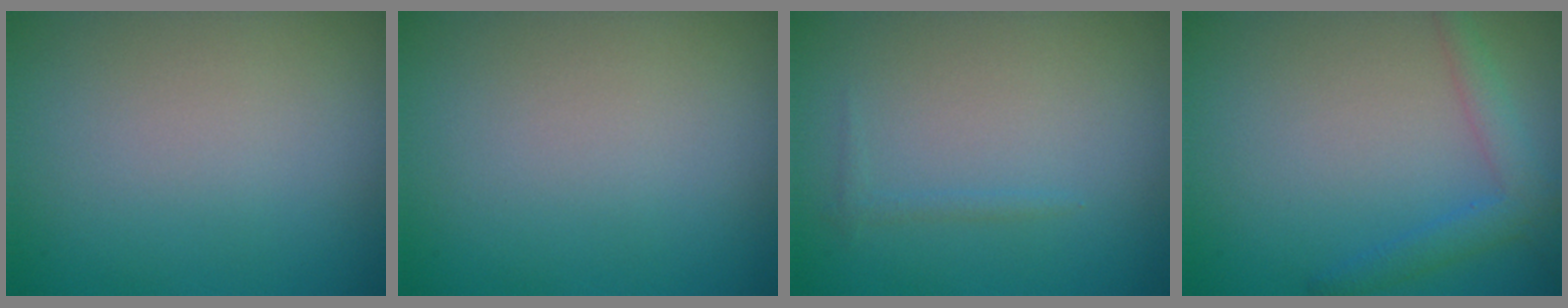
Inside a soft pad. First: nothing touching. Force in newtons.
{"total": 0.0}
{"total": 0.6, "press": 0.6, "slide": 0.1}
{"total": 2.9, "press": 2.9, "slide": 0.1}